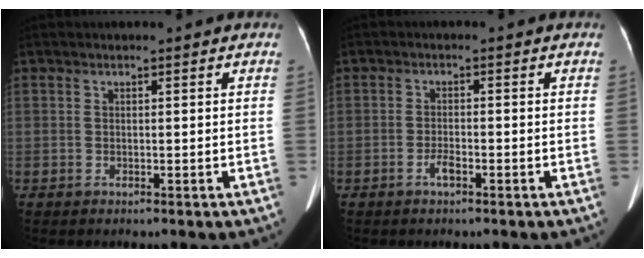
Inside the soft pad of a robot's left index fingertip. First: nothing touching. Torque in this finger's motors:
{"motor_torque": [0.24, 0.12, 0.04, 0.05]}